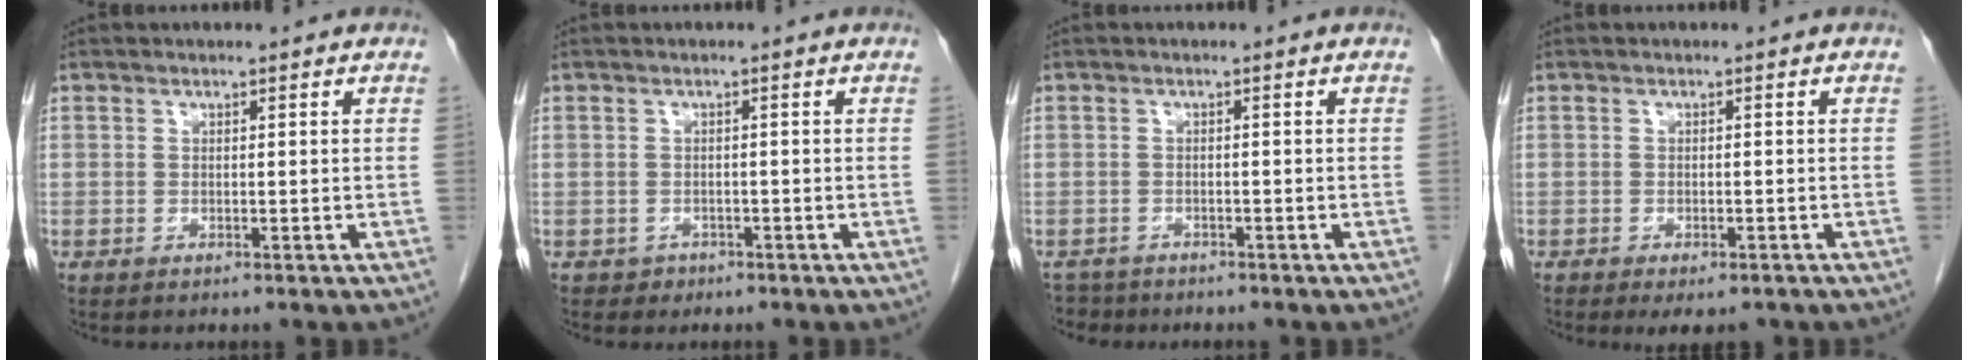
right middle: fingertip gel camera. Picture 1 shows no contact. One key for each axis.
{"total": 1.3, "fx": -0.7, "fy": 1.0, "fz": -0.1, "tx": 0.001, "ty": 0.006, "tz": -0.010}
{"total": 2.8, "fx": -2.5, "fy": 1.2, "fz": -0.4, "tx": 0.001, "ty": -0.002, "tz": -0.044}
{"total": 3.5, "fx": -2.6, "fy": 1.4, "fz": 1.9, "tx": -0.020, "ty": -0.005, "tz": -0.031}